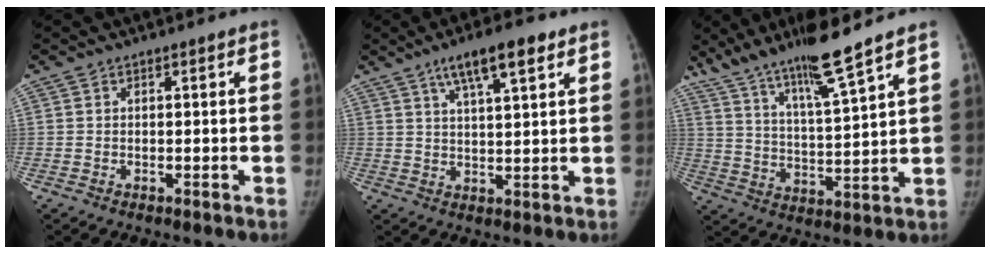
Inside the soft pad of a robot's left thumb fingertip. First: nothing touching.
{"total": 9.1, "force": [5.3, 2.3, 7.1], "torque": [-0.109, -0.015, 0.087]}
{"total": 13.9, "force": [10.5, 0.5, 9.1], "torque": [-0.156, -0.052, 0.190]}